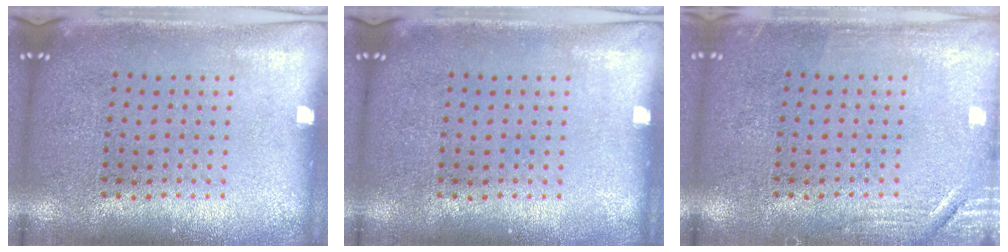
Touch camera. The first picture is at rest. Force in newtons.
{"total": 0.0}
{"total": 2.1, "press": 2.0, "slide": 0.4}